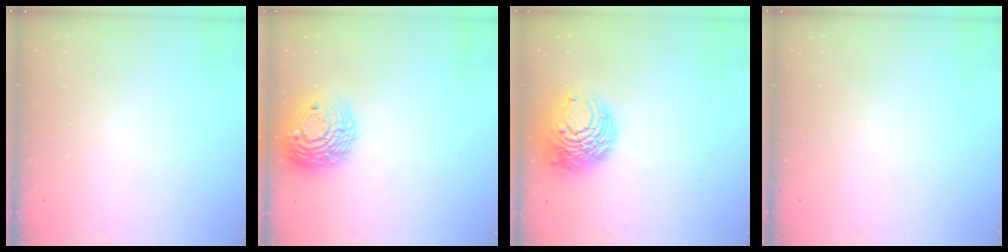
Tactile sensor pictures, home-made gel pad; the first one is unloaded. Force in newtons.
{"total": 15.5, "press": 15.5, "slide": 1.5}
{"total": 11.5, "press": 11.4, "slide": 1.3}
{"total": 0.0}